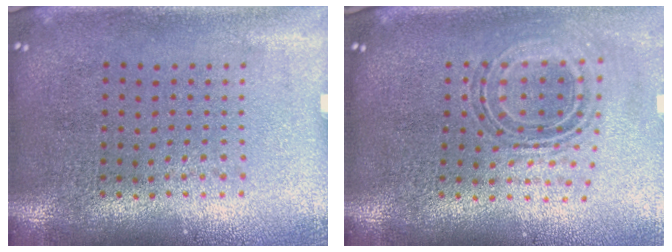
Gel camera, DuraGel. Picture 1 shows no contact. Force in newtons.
{"total": 0.8, "press": 0.8, "slide": 0.3}